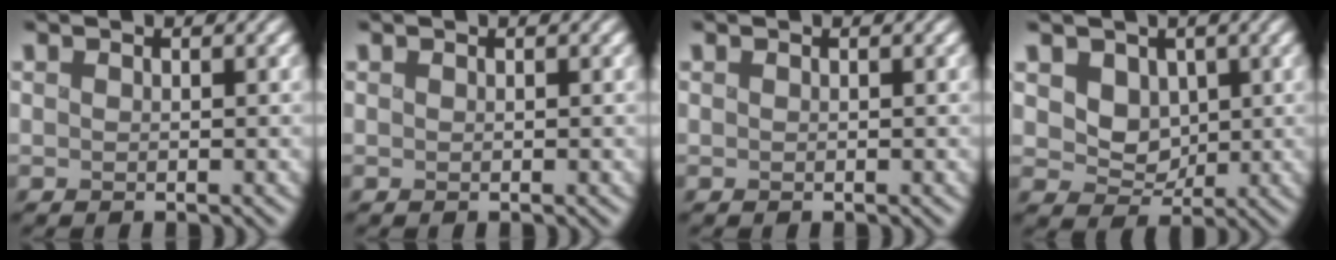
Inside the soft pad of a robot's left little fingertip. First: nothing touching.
{"total": 0.0}
{"total": 0.0}
{"total": 3.2, "force": [0.6, 2.8, 1.6], "torque": [-0.039, -0.018, 0.014]}